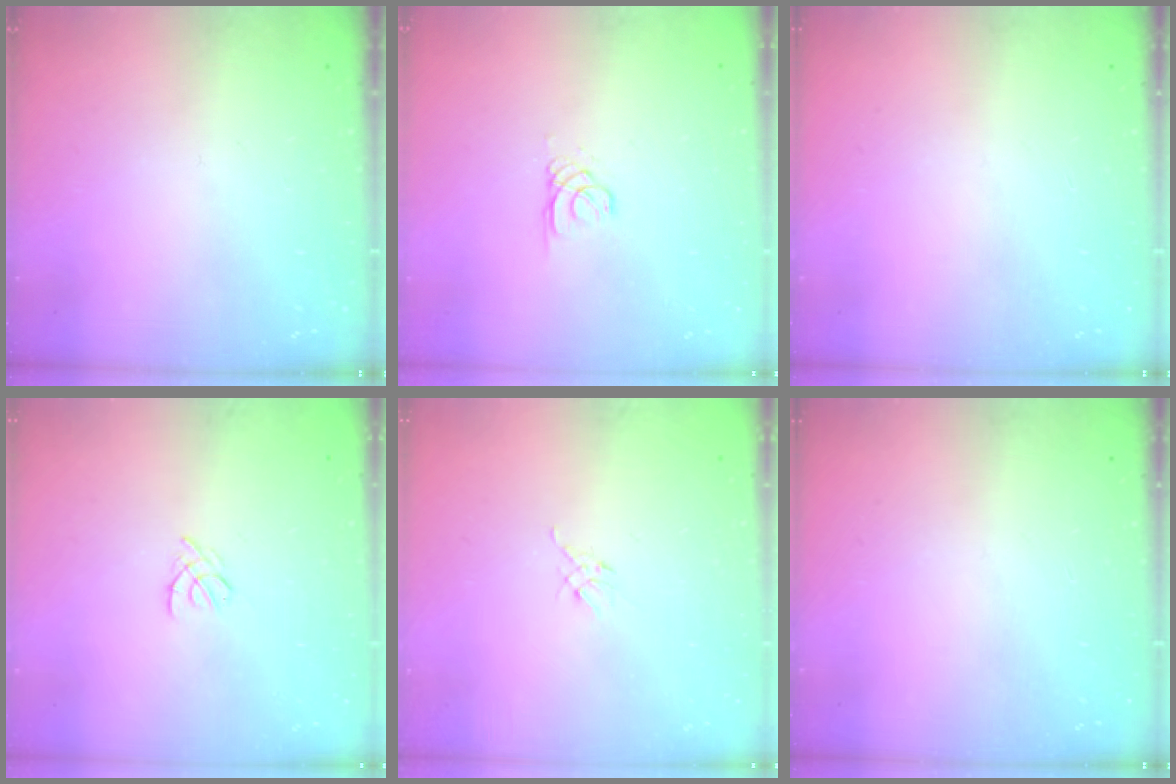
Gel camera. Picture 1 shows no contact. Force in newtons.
{"total": 0.8, "press": 0.8, "slide": 0.1}
{"total": 0.0}
{"total": 2.0, "press": 1.9, "slide": 0.5}
{"total": 2.6, "press": 2.5, "slide": 0.7}
{"total": 0.0}